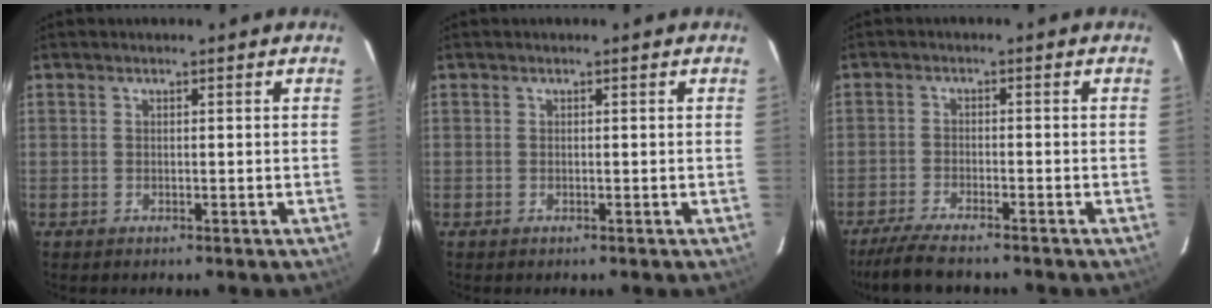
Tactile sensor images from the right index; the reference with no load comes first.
{"total": 0.0}
{"total": 7.7, "force": [-6.7, 0.9, 3.7], "torque": [-0.096, -0.022, -0.119]}